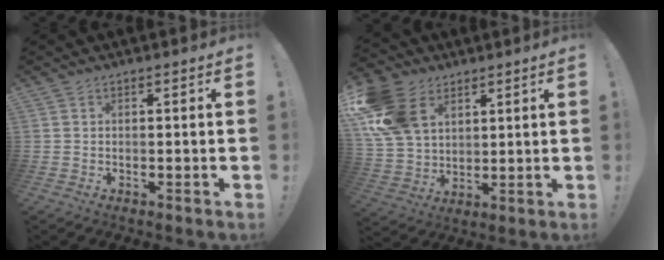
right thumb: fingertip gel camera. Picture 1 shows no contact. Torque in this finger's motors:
{"motor_torque": [1.41, 1.48, 0.92, 0.82, 0.25]}